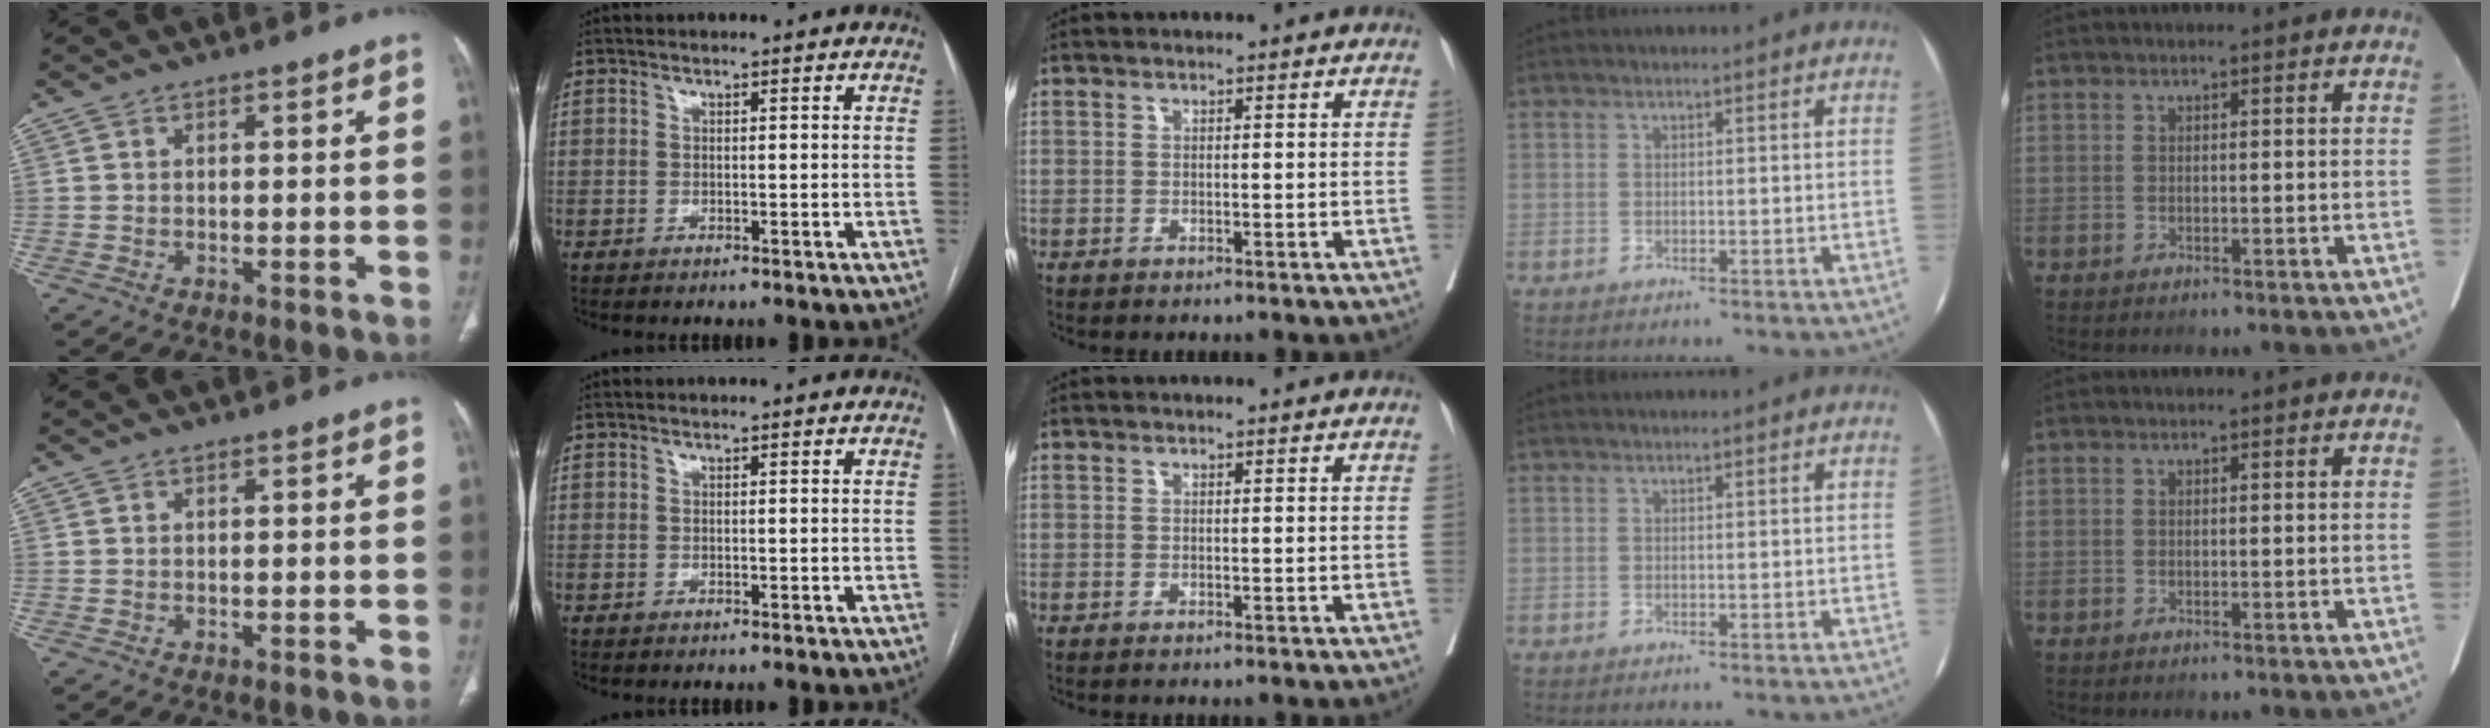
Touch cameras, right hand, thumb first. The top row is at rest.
{}